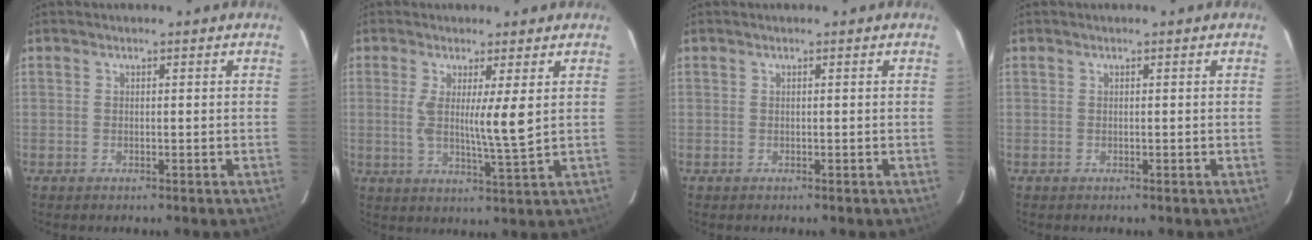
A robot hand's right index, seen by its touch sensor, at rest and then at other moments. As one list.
[{"total": 6.7, "force": [1.2, -0.4, 6.5], "torque": [-0.116, -0.015, 0.022]}, {"total": 0.0}, {"total": 0.0}]